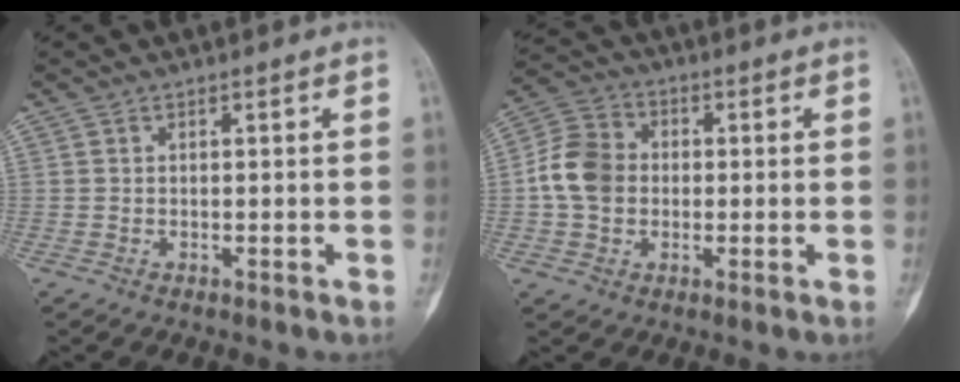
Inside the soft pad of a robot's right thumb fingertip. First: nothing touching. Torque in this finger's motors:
{"motor_torque": [0.56, 0.52, 0.04, 0.01, 0.02]}